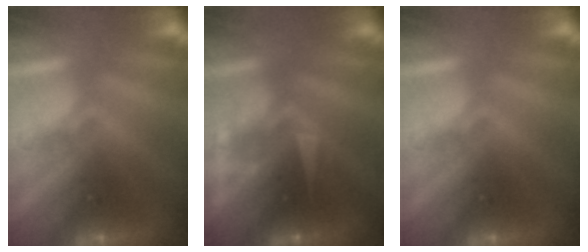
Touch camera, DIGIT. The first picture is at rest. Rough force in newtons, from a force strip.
{"total": 3.3}
{"total": 0.0}